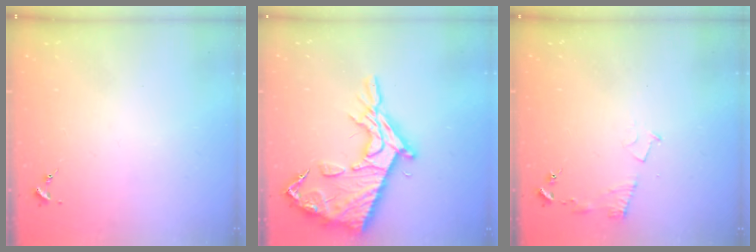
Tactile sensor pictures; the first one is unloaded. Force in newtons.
{"total": 19.4, "press": 19.4, "slide": 1.4}
{"total": 6.1, "press": 6.1, "slide": 0.7}